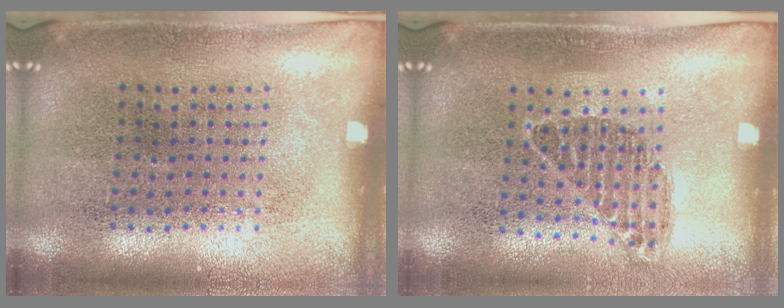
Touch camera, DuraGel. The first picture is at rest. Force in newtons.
{"total": 0.9, "press": 0.8, "slide": 0.5}